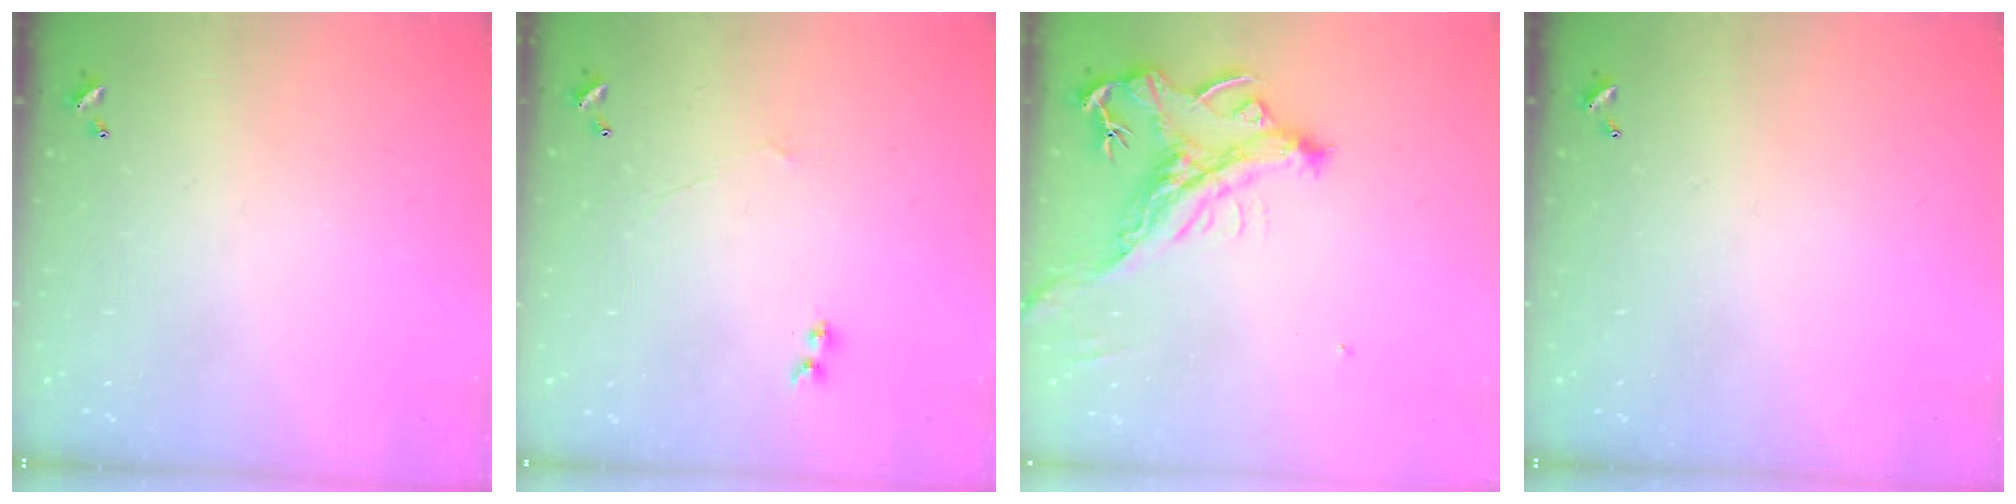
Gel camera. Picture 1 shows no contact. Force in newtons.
{"total": 1.6, "press": 1.3, "slide": 0.9}
{"total": 2.1, "press": 1.8, "slide": 1.2}
{"total": 0.0}